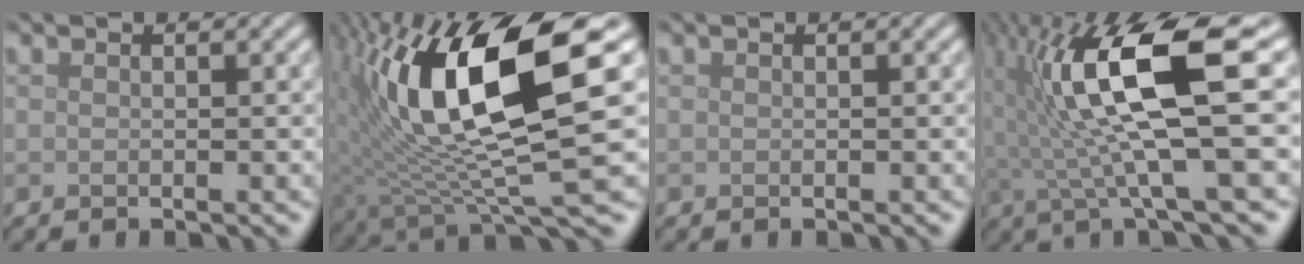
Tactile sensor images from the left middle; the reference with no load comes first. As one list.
[{"total": 13.9, "force": [3.1, 4.3, 12.9], "torque": [-0.226, -0.006, 0.059]}, {"total": 0.0}, {"total": 11.9, "force": [2.1, 2.8, 11.3], "torque": [-0.197, 0.007, 0.040]}]